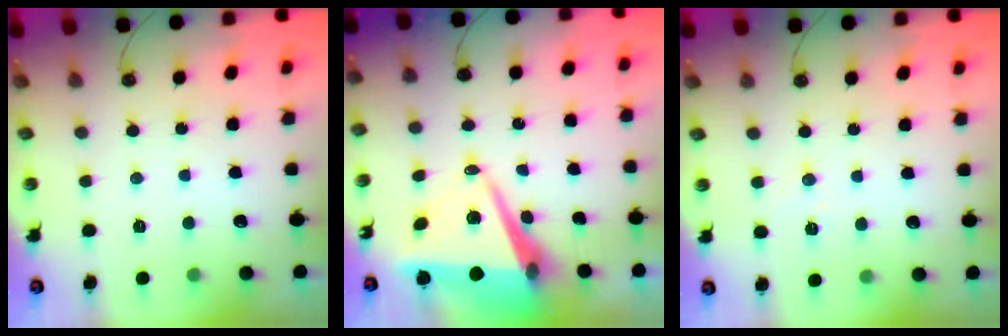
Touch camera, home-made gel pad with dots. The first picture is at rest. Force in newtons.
{"total": 10.0, "press": 9.1, "slide": 4.3}
{"total": 4.5, "press": 4.2, "slide": 1.5}